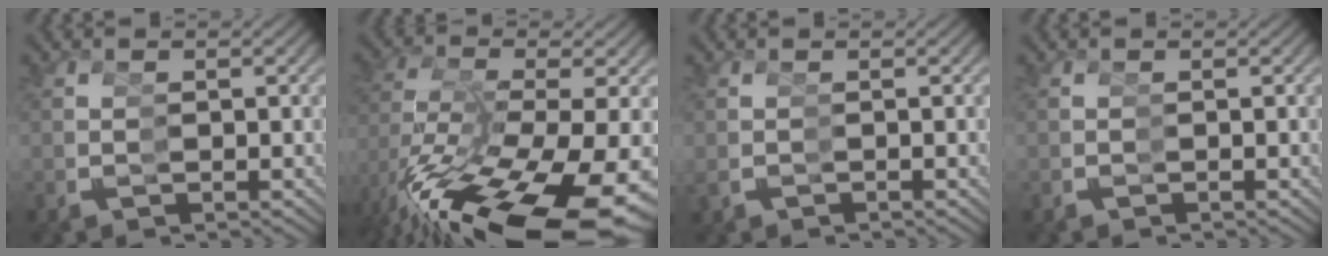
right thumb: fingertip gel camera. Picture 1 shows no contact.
{"total": 13.4, "force": [-4.8, 7.3, 10.2], "torque": [-0.210, -0.055, -0.038]}
{"total": 0.0}
{"total": 0.0}